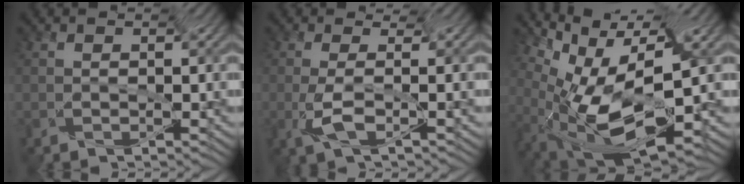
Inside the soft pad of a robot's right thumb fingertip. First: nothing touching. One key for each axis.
{"total": 3.0, "fx": -1.6, "fy": 1.0, "fz": 2.4, "tx": -0.057, "ty": -0.005, "tz": -0.028}
{"total": 9.8, "fx": -1.2, "fy": 4.3, "fz": 8.7, "tx": -0.175, "ty": -0.005, "tz": -0.006}